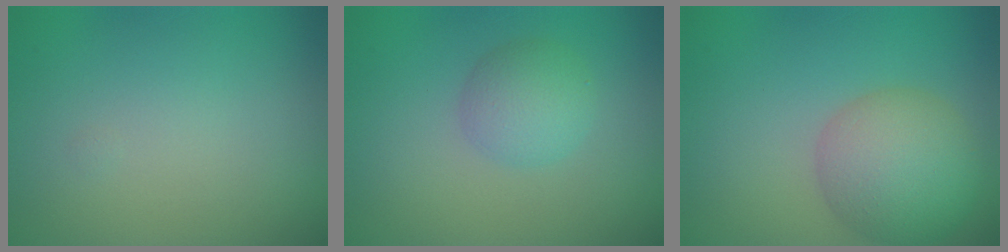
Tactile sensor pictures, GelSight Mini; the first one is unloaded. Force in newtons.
{"total": 2.8, "press": 2.8, "slide": 0.1}
{"total": 5.9, "press": 5.9, "slide": 0.3}